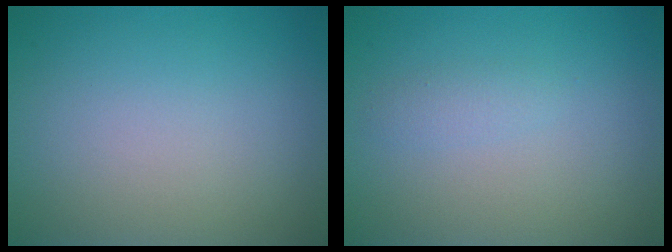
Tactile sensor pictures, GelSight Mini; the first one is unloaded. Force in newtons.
{"total": 1.0, "press": 1.0, "slide": 0.1}